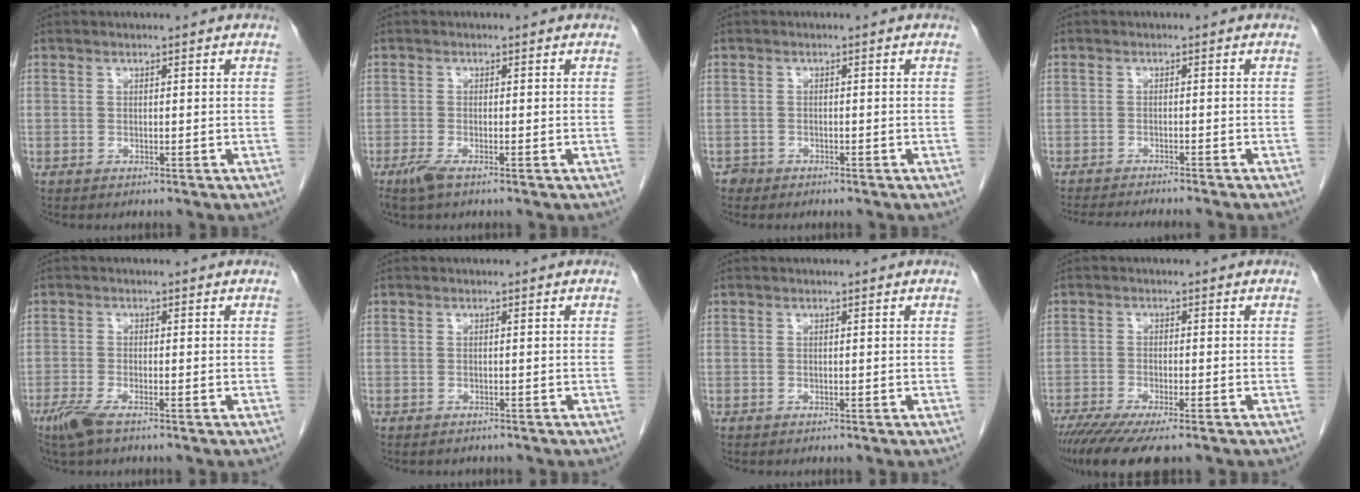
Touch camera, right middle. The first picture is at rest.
{"total": 2.4, "force": [-1.6, 0.4, 1.8], "torque": [-0.042, -0.006, -0.033]}
{"total": 1.1, "force": [-0.9, 0.6, -0.1], "torque": [-0.002, 0.003, -0.018]}
{"total": 10.2, "force": [-9.2, 0.4, 4.2], "torque": [-0.048, -0.018, -0.126]}
{"total": 3.8, "force": [-2.6, 0.7, 2.7], "torque": [-0.063, -0.010, -0.052]}
{"total": 1.3, "force": [-1.1, 0.5, 0.2], "torque": [-0.009, -0.001, -0.015]}
{"total": 0.0}
{"total": 9.4, "force": [-7.1, 1.3, 6.0], "torque": [-0.094, -0.020, -0.115]}